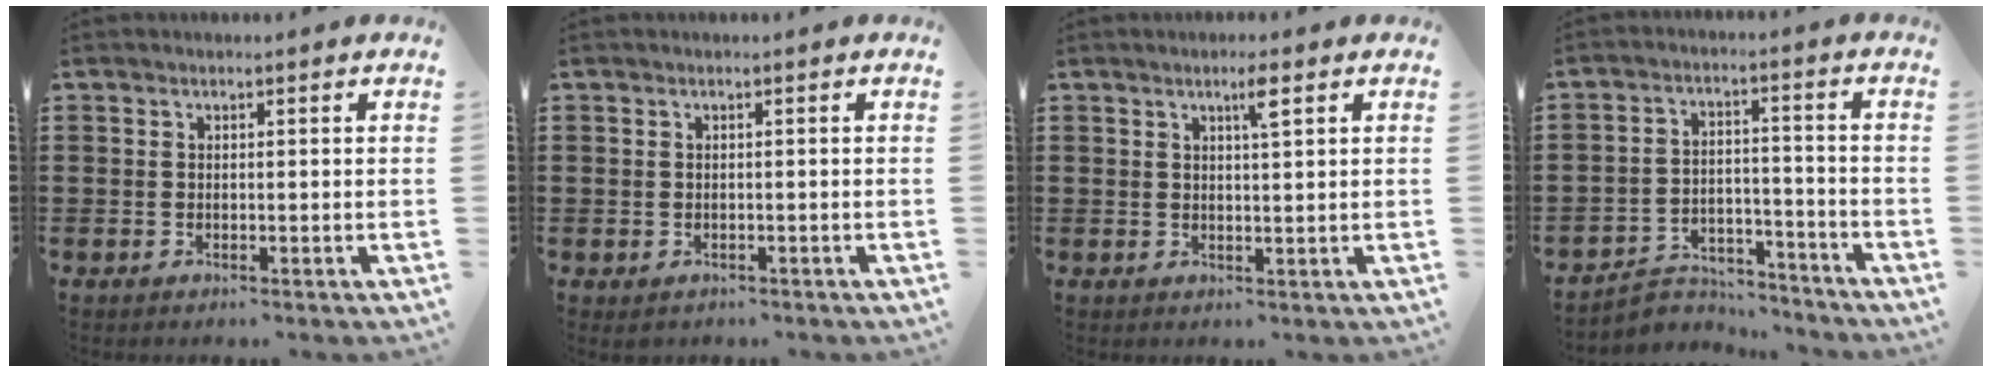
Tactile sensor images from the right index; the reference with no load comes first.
{"total": 0.6, "force": [-0.4, 0.5, 0.1], "torque": [-0.005, 0.002, -0.009]}
{"total": 2.7, "force": [1.5, 0.0, 2.3], "torque": [-0.040, -0.003, 0.021]}
{"total": 4.6, "force": [-4.5, 1.2, 0.4], "torque": [-0.012, 0.011, -0.091]}